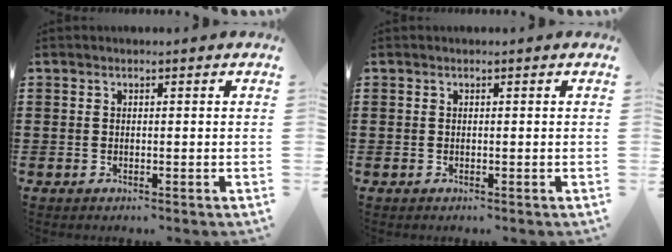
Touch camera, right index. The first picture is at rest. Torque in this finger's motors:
{"motor_torque": [0.00, 0.00, 0.00, 0.00]}